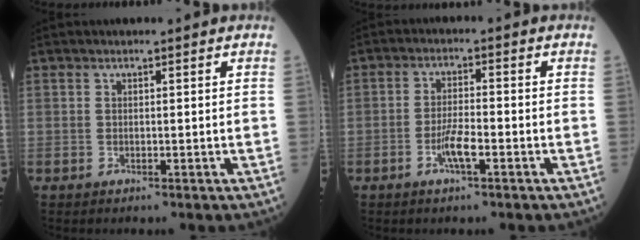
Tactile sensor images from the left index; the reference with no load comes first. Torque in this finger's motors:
{"motor_torque": [0.03, 0.12, 0.09, 0.03]}